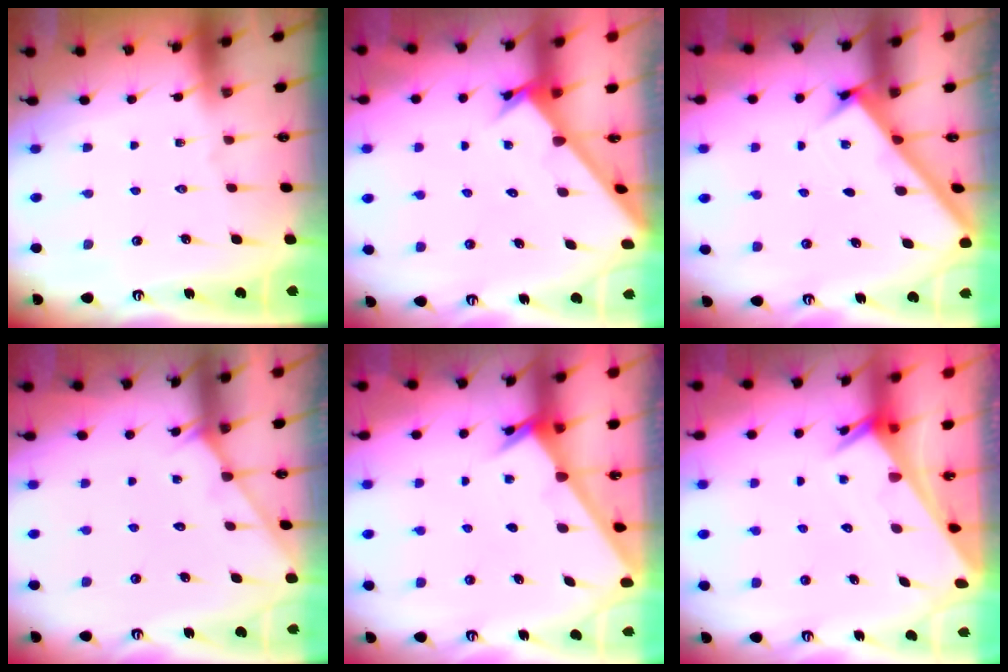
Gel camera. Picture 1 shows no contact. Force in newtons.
{"total": 2.2, "press": 2.2, "slide": 0.1}
{"total": 2.6, "press": 2.5, "slide": 0.3}
{"total": 2.7, "press": 2.7, "slide": 0.2}
{"total": 2.3, "press": 2.3, "slide": 0.2}
{"total": 2.7, "press": 2.7, "slide": 0.1}